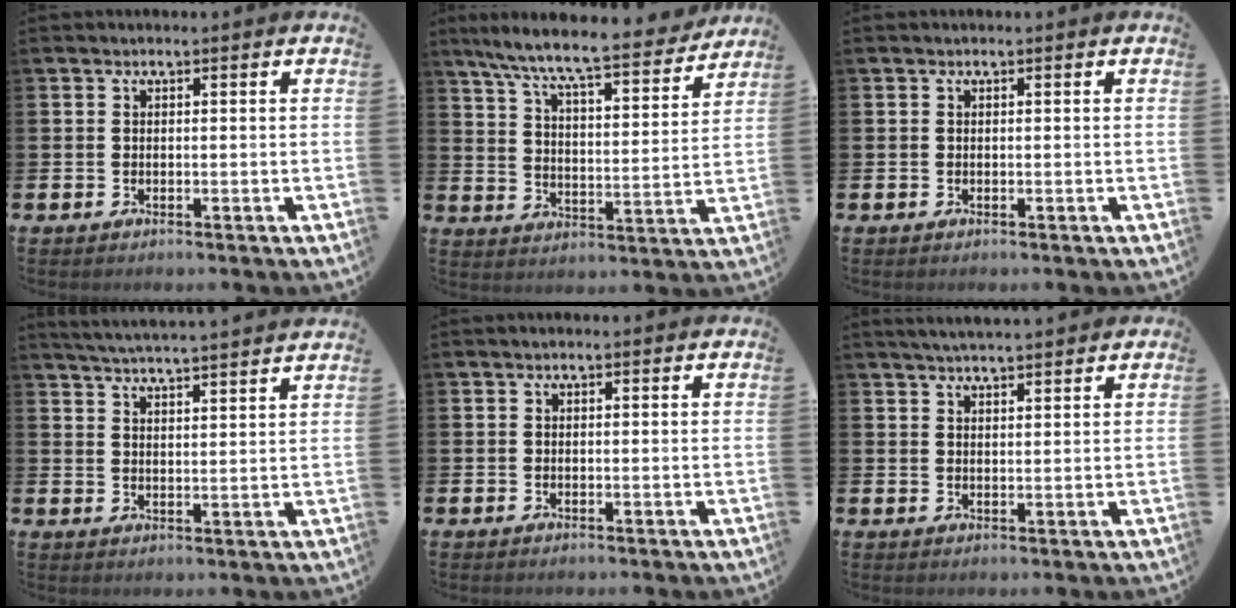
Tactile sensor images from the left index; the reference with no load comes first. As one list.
[{"total": 9.2, "force": [8.3, 0.9, 3.9], "torque": [-0.101, -0.057, 0.138]}, {"total": 0.0}, {"total": 4.9, "force": [4.8, -0.7, 0.4], "torque": [-0.024, -0.033, 0.084]}, {"total": 0.0}, {"total": 3.3, "force": [3.1, 0.3, 0.9], "torque": [-0.018, -0.009, 0.056]}]